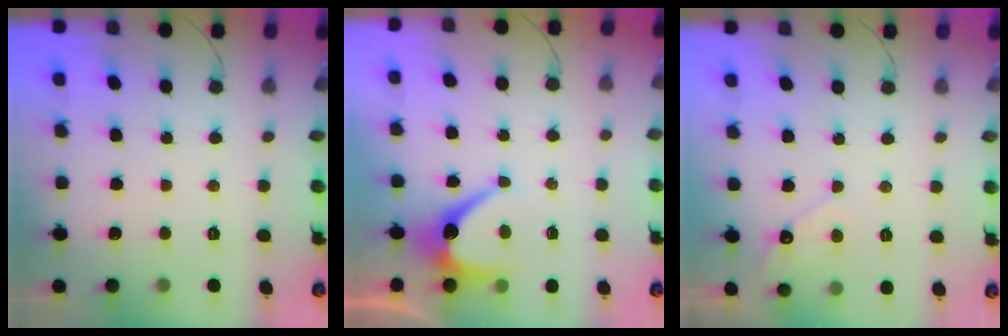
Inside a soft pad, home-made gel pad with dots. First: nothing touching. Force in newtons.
{"total": 7.0, "press": 7.0, "slide": 0.7}
{"total": 4.0, "press": 4.0, "slide": 0.2}